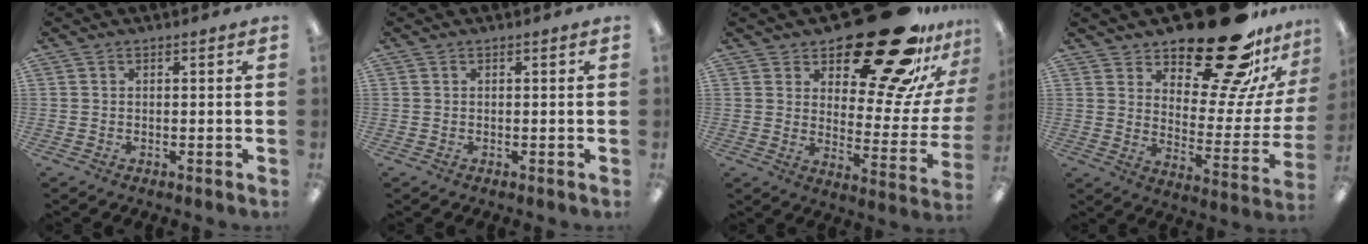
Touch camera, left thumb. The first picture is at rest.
{"total": 0.0}
{"total": 27.6, "force": [19.6, 11.0, 16.1], "torque": [-0.196, -0.135, 0.323]}
{"total": 24.8, "force": [19.2, 8.3, 13.2], "torque": [-0.175, -0.137, 0.315]}